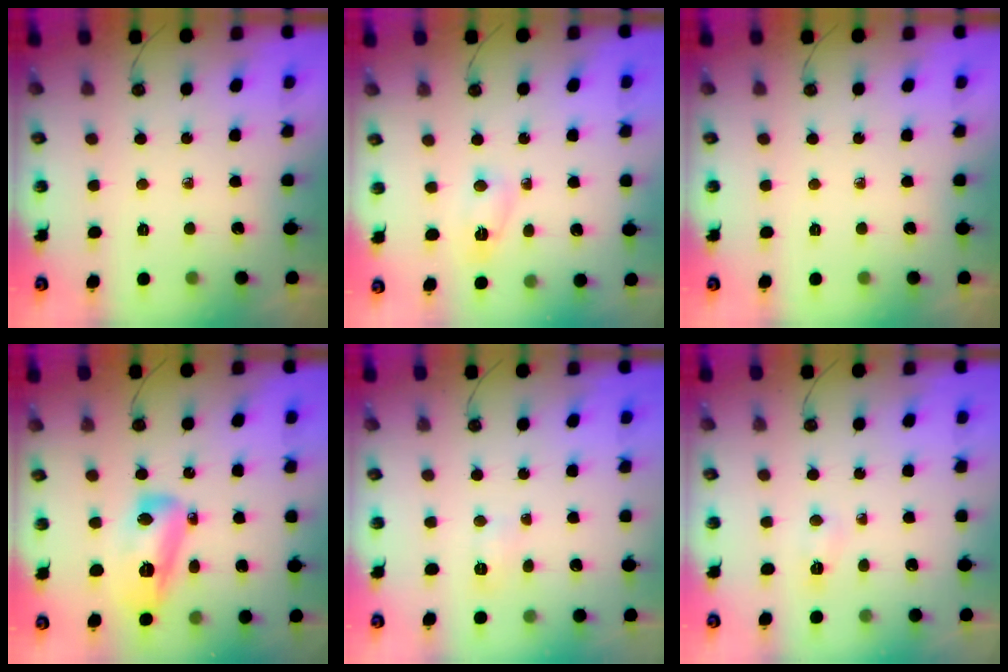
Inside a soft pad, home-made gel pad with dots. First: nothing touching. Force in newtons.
{"total": 3.0, "press": 2.9, "slide": 0.6}
{"total": 0.0}
{"total": 13.2, "press": 13.1, "slide": 1.6}
{"total": 3.7, "press": 3.6, "slide": 0.5}
{"total": 3.7, "press": 3.7, "slide": 0.5}